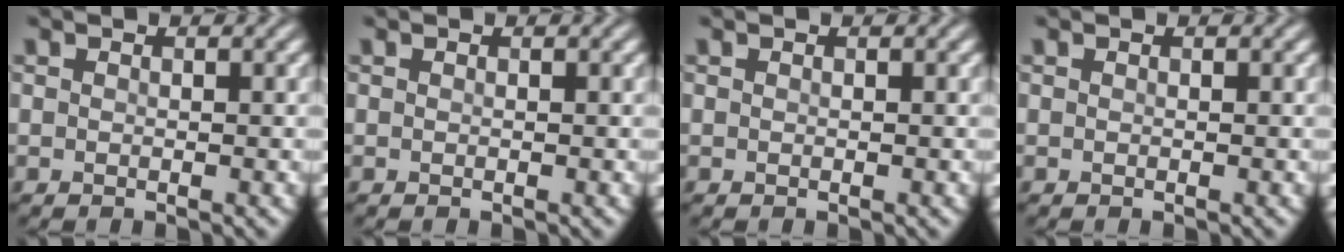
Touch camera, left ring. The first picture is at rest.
{"total": 0.0}
{"total": 0.0}
{"total": 0.0}